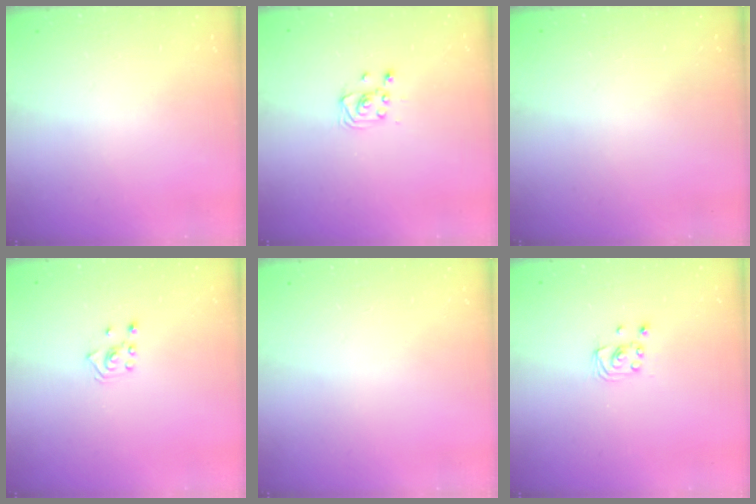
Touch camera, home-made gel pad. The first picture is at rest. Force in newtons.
{"total": 2.9, "press": 2.9, "slide": 0.4}
{"total": 0.0}
{"total": 2.8, "press": 2.7, "slide": 0.7}
{"total": 0.0}
{"total": 1.9, "press": 1.9, "slide": 0.1}